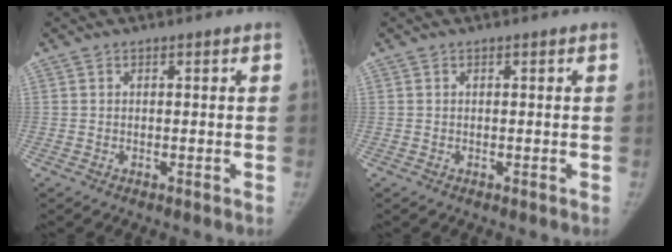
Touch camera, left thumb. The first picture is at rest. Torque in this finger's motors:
{"motor_torque": [-0.12, -0.08, -0.13, 0.14, 0.00]}